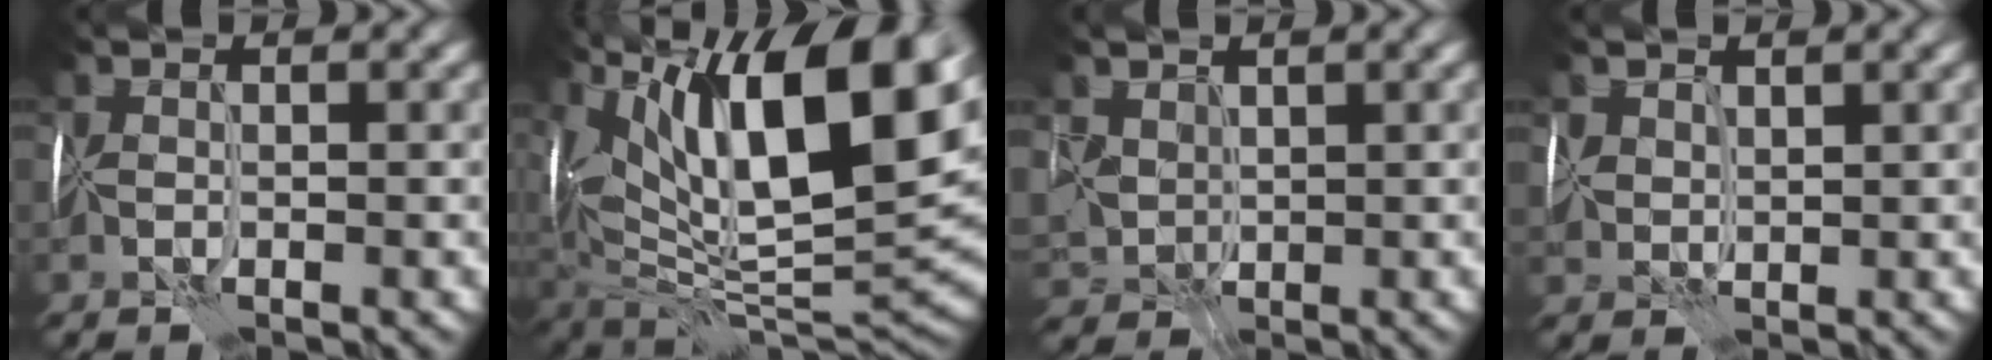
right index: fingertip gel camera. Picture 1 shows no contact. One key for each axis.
{"total": 16.5, "fx": 6.7, "fy": 6.8, "fz": 13.5, "tx": -0.208, "ty": 0.032, "tz": 0.121}
{"total": 2.3, "fx": 2.0, "fy": 0.9, "fz": -0.8, "tx": -0.003, "ty": 0.007, "tz": 0.046}
{"total": 2.0, "fx": 1.8, "fy": 0.5, "fz": -0.5, "tx": 0.003, "ty": 0.011, "tz": 0.037}